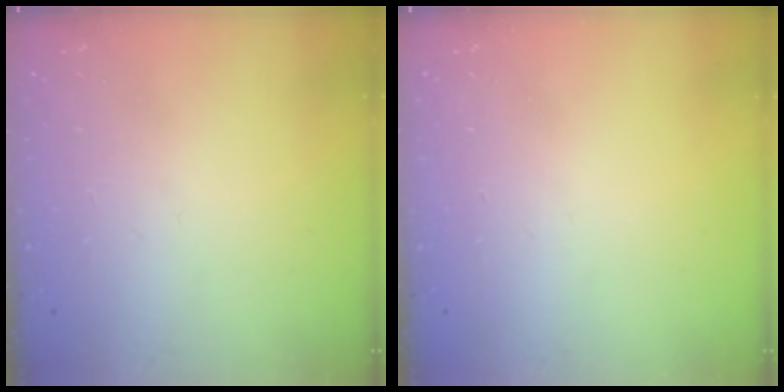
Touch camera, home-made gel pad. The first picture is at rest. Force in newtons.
{"total": 0.0}